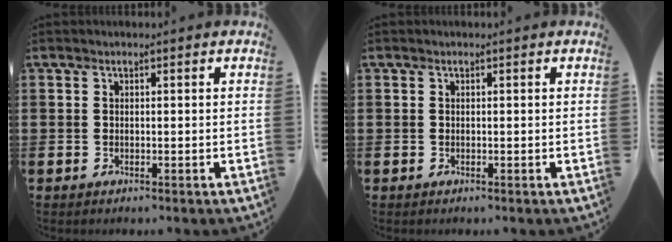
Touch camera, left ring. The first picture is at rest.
{"total": 0.0}